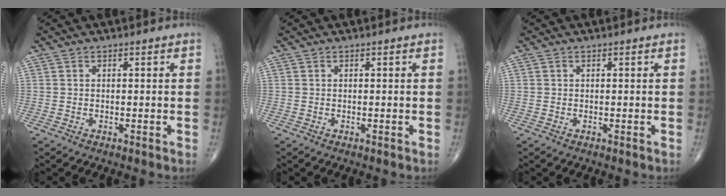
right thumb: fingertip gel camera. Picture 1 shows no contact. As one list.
[{"total": 0.0}, {"total": 0.0}]